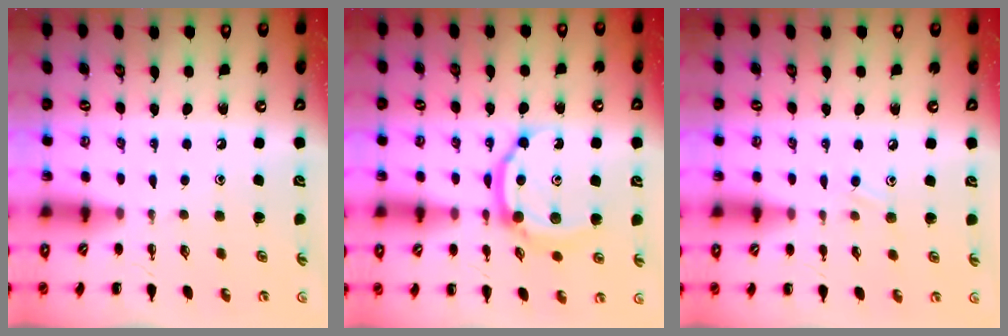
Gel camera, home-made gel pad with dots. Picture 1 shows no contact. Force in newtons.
{"total": 9.9, "press": 9.9, "slide": 0.9}
{"total": 6.1, "press": 5.8, "slide": 1.9}